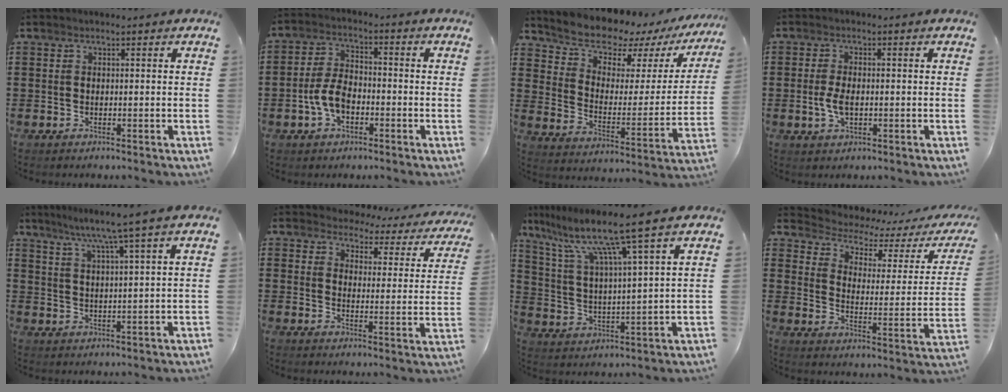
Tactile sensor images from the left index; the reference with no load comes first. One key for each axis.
{"total": 6.0, "fx": -2.1, "fy": 3.4, "fz": 4.5, "tx": -0.112, "ty": 0.001, "tz": -0.047}
{"total": 7.5, "fx": 7.0, "fy": 2.1, "fz": 1.4, "tx": -0.057, "ty": -0.063, "tz": 0.119}
{"total": 3.7, "fx": -0.4, "fy": 1.9, "fz": 3.2, "tx": -0.081, "ty": -0.004, "tz": -0.014}
{"total": 5.6, "fx": 4.1, "fy": -1.2, "fz": 3.6, "tx": -0.083, "ty": -0.017, "tz": 0.066}
{"total": 3.2, "fx": 3.1, "fy": 0.8, "fz": 0.1, "tx": -0.025, "ty": -0.022, "tz": 0.048}
{"total": 10.3, "fx": 7.7, "fy": -0.3, "fz": 6.8, "tx": -0.159, "ty": -0.037, "tz": 0.123}
{"total": 2.9, "fx": 2.3, "fy": 1.2, "fz": 1.4, "tx": -0.046, "ty": -0.022, "tz": 0.028}